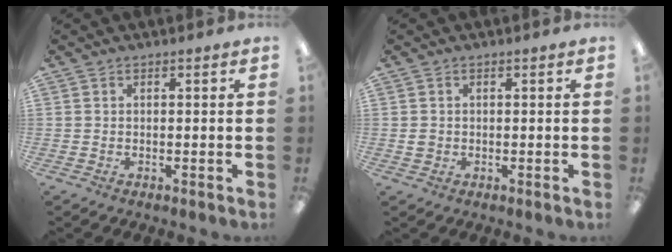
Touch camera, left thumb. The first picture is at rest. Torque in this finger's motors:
{"motor_torque": [-0.08, -0.03, 0.29, -0.29, 0.01]}